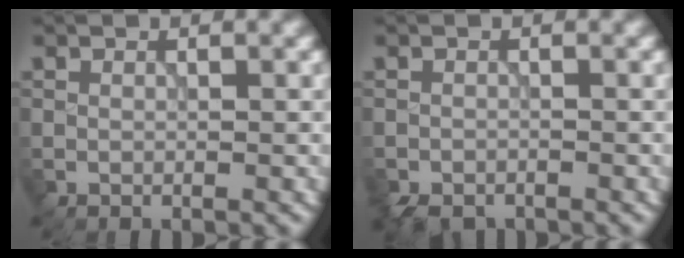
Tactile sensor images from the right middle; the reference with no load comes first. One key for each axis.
{"total": 2.0, "fx": -1.7, "fy": 0.9, "fz": 0.6, "tx": -0.011, "ty": -0.006, "tz": -0.032}